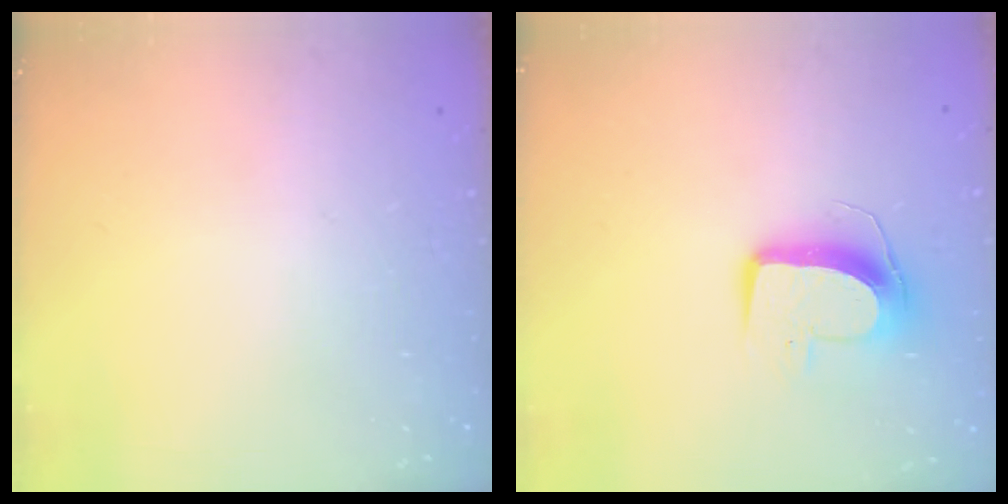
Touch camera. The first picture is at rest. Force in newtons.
{"total": 10.5, "press": 10.5, "slide": 0.4}